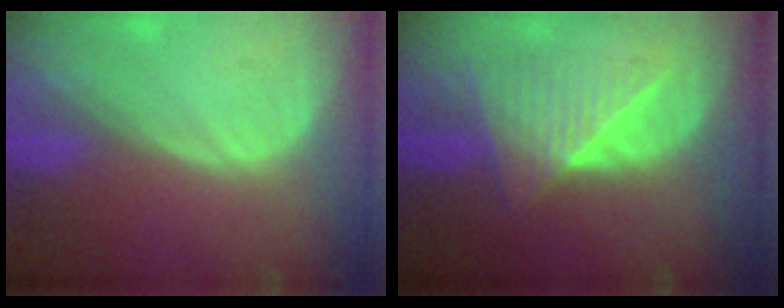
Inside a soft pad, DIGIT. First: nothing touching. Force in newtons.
{"total": 7.0, "press": 7.0, "slide": 0.2}